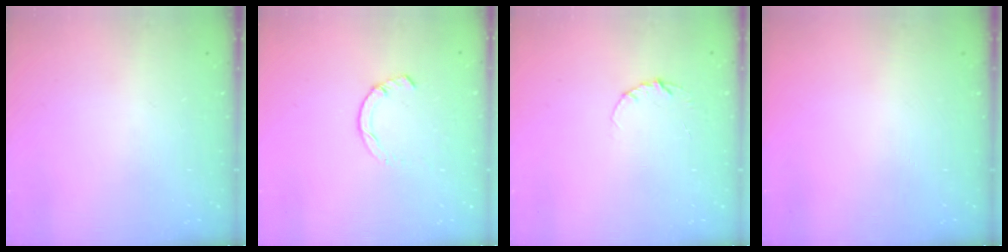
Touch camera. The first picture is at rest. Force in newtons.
{"total": 3.0, "press": 3.0, "slide": 0.4}
{"total": 3.5, "press": 3.4, "slide": 0.4}
{"total": 0.0}